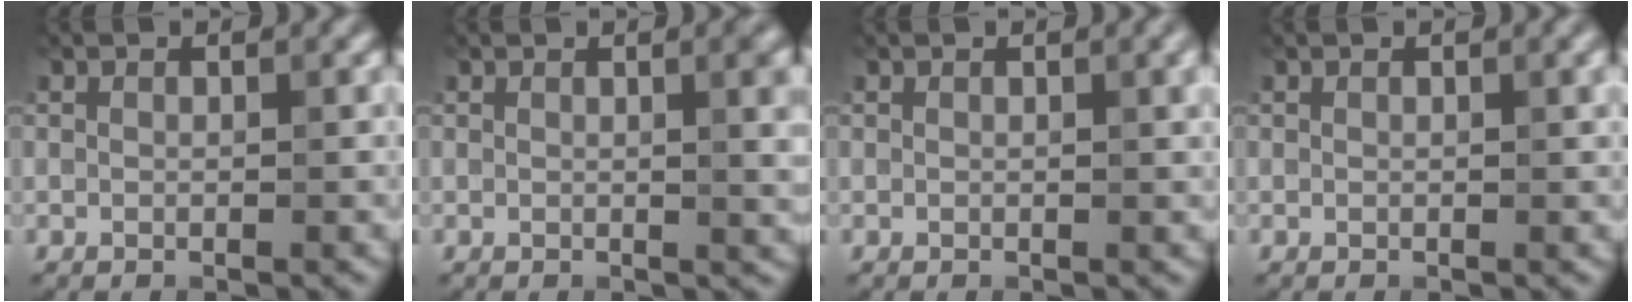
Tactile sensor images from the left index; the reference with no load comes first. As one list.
[{"total": 4.7, "force": [1.0, 1.6, 4.3], "torque": [-0.037, 0.010, 0.011]}, {"total": 1.6, "force": [0.6, 0.4, 1.4], "torque": [-0.015, 0.004, 0.007]}, {"total": 0.9, "force": [0.4, 0.2, 0.8], "torque": [-0.009, 0.003, 0.005]}]